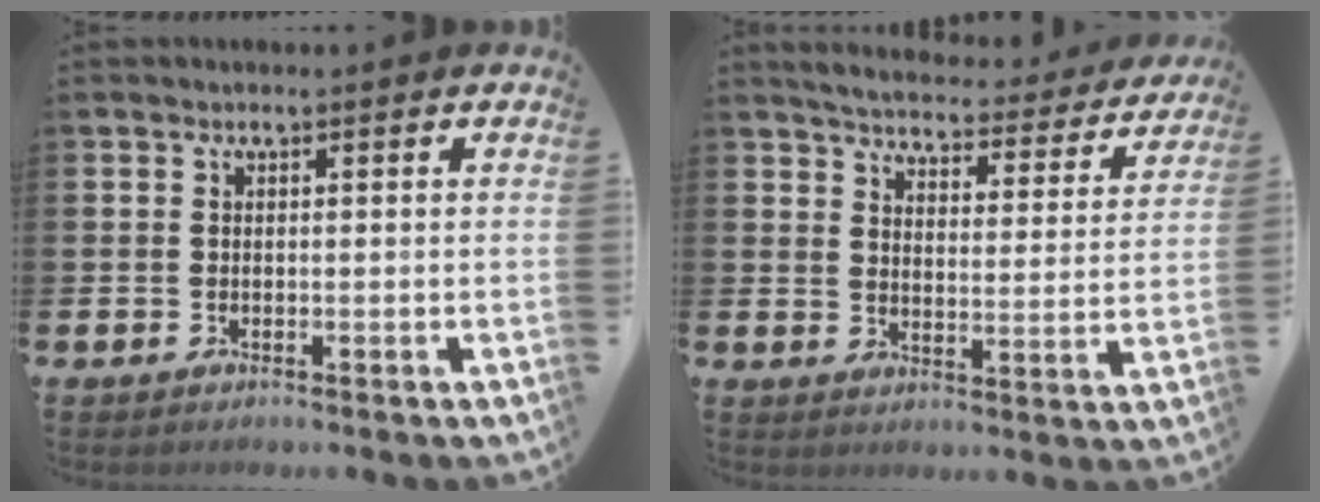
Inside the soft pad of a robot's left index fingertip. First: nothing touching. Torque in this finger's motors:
{"motor_torque": [1.09, -1.05, 0.19, 0.03]}